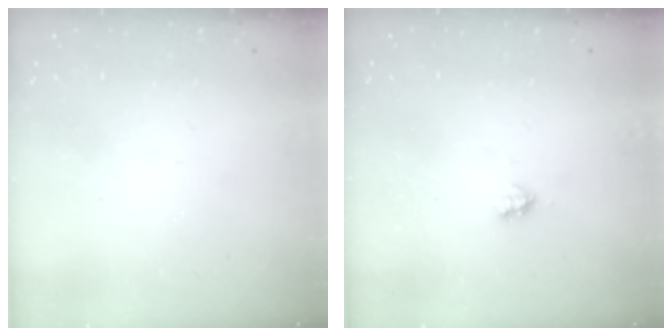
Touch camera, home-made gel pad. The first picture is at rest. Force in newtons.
{"total": 1.9, "press": 1.8, "slide": 0.4}